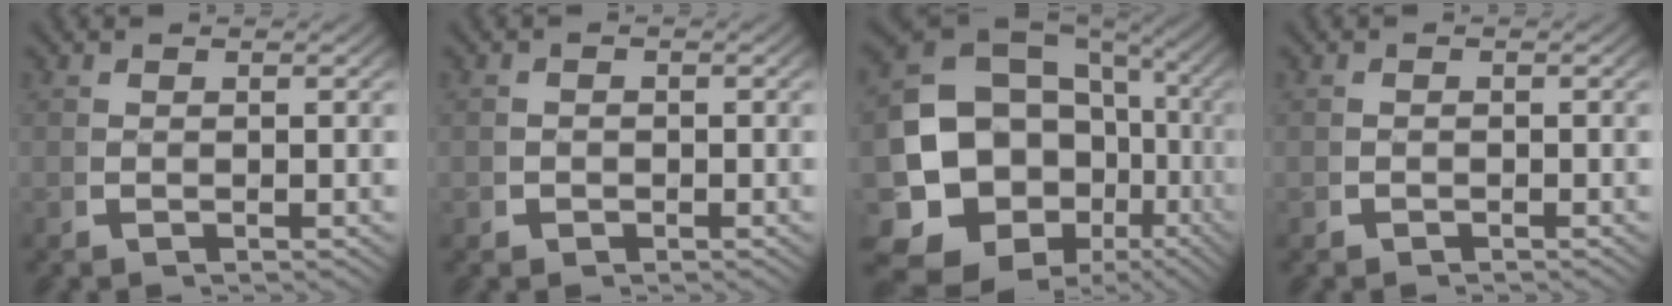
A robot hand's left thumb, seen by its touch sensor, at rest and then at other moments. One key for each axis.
{"total": 1.0, "fx": -0.5, "fy": 0.8, "fz": 0.1, "tx": -0.002, "ty": -0.007, "tz": -0.008}
{"total": 19.4, "fx": -4.3, "fy": 14.5, "fz": 12.2, "tx": -0.262, "ty": -0.084, "tz": -0.047}
{"total": 0.6, "fx": -0.6, "fy": 0.3, "fz": 0.0, "tx": -0.001, "ty": -0.006, "tz": -0.009}